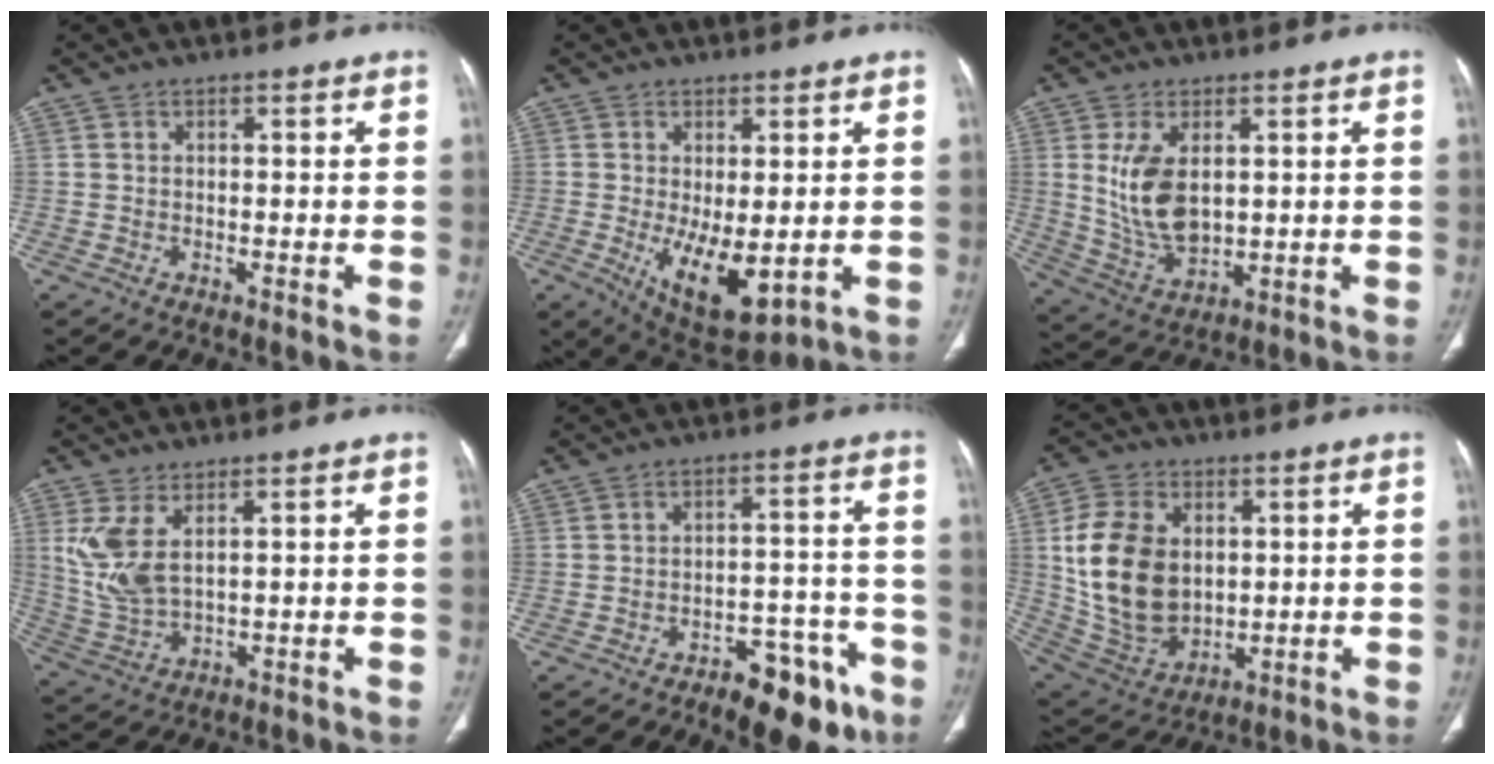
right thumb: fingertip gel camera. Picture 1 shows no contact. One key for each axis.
{"total": 10.8, "fx": -1.8, "fy": 5.0, "fz": 9.4, "tx": -0.141, "ty": -0.026, "tz": -0.007}
{"total": 11.2, "fx": 2.1, "fy": 6.4, "fz": 8.9, "tx": -0.161, "ty": -0.017, "tz": 0.060}
{"total": 8.5, "fx": 3.1, "fy": 4.0, "fz": 6.8, "tx": -0.152, "ty": -0.013, "tz": 0.079}
{"total": 12.8, "fx": -8.0, "fy": 5.9, "fz": 8.0, "tx": -0.072, "ty": 0.057, "tz": -0.108}
{"total": 18.3, "fx": 2.5, "fy": 13.0, "fz": 12.7, "tx": -0.223, "ty": -0.011, "tz": 0.067}